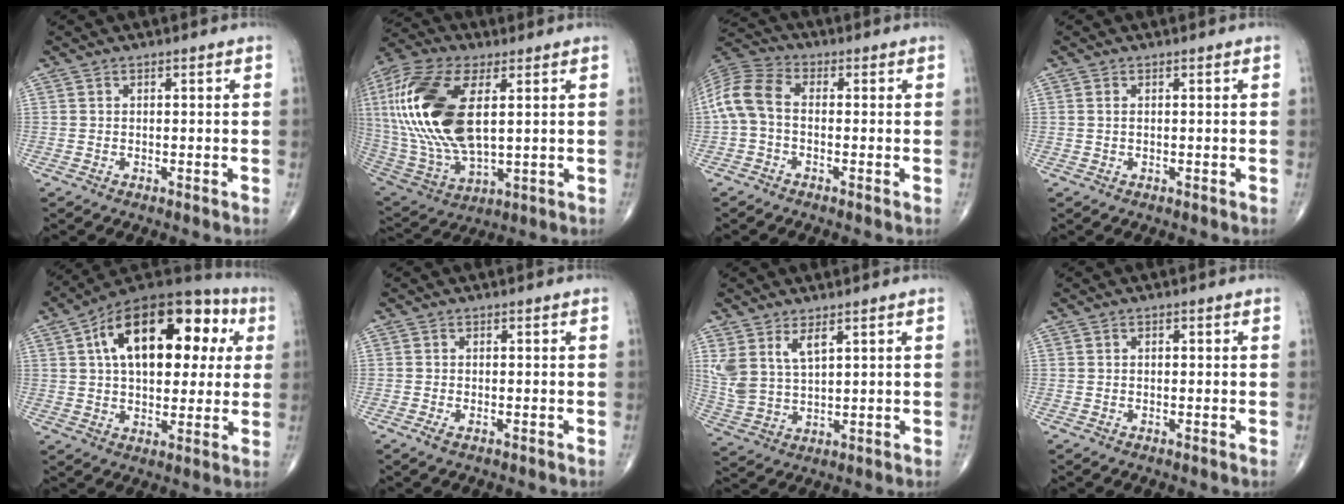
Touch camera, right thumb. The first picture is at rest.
{"total": 25.2, "force": [4.6, 12.3, 21.5], "torque": [-0.476, -0.012, 0.088]}
{"total": 8.6, "force": [-0.8, 5.3, 6.7], "torque": [-0.144, 0.025, -0.030]}
{"total": 0.8, "force": [0.1, 0.4, 0.7], "torque": [-0.015, 0.003, 0.004]}
{"total": 24.2, "force": [6.4, 13.0, 19.4], "torque": [-0.272, 0.032, 0.092]}
{"total": 1.3, "force": [-0.6, 0.5, 1.0], "torque": [-0.026, -0.003, -0.013]}
{"total": 7.5, "force": [3.8, 3.4, 5.5], "torque": [-0.113, -0.016, 0.088]}
{"total": 0.8, "force": [0.1, 0.5, 0.6], "torque": [-0.011, 0.003, 0.001]}